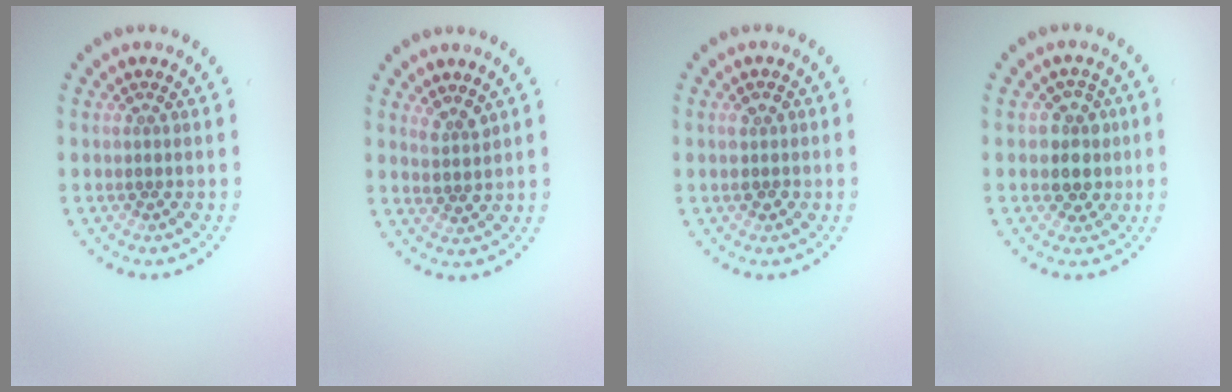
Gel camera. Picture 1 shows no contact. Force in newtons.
{"total": 1.8, "press": 1.5, "slide": 1.1}
{"total": 1.5, "press": 1.5, "slide": 0.3}
{"total": 2.8, "press": 2.5, "slide": 1.1}